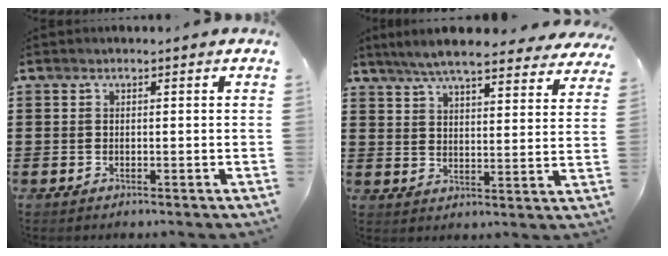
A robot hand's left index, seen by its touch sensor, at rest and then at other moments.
{"total": 7.2, "force": [6.6, 0.2, 2.9], "torque": [-0.080, -0.025, 0.119]}